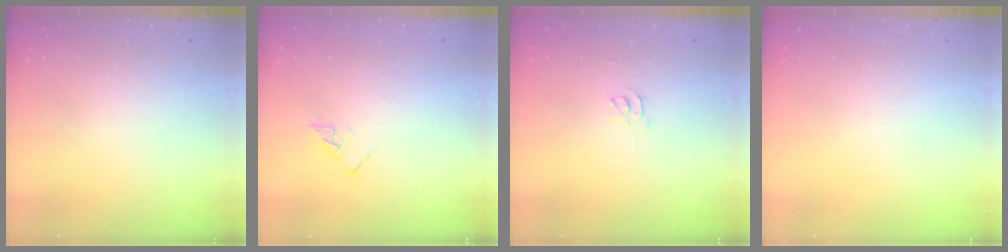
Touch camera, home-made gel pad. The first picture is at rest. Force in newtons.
{"total": 4.5, "press": 4.5, "slide": 0.4}
{"total": 2.9, "press": 2.9, "slide": 0.5}
{"total": 0.0}